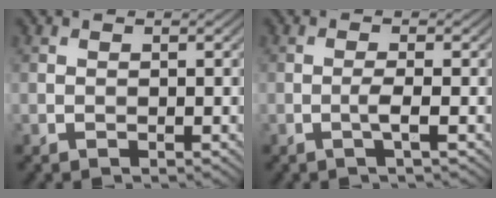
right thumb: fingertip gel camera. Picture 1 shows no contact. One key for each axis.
{"total": 1.8, "fx": -0.6, "fy": -0.1, "fz": 1.7, "tx": -0.036, "ty": 0.005, "tz": -0.018}